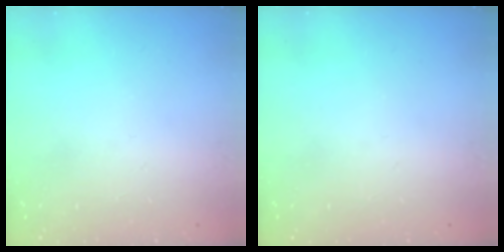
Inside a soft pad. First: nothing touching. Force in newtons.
{"total": 0.0}